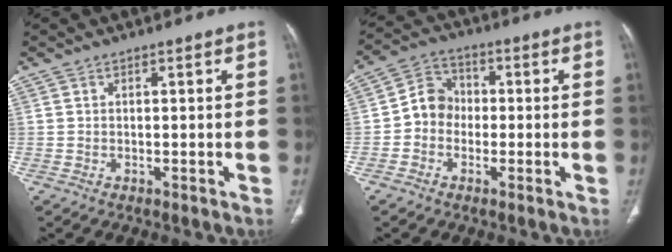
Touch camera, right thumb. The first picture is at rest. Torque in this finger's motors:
{"motor_torque": [-0.20, 0.17, 0.76, -0.58, 0.01]}